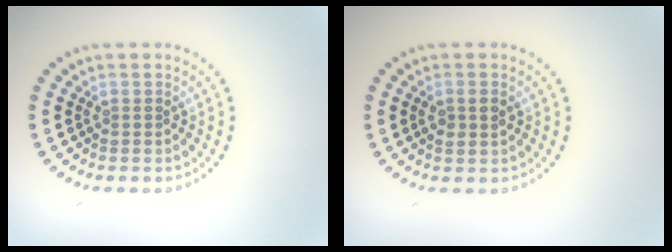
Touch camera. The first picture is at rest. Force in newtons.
{"total": 1.5, "press": 1.5, "slide": 0.2}